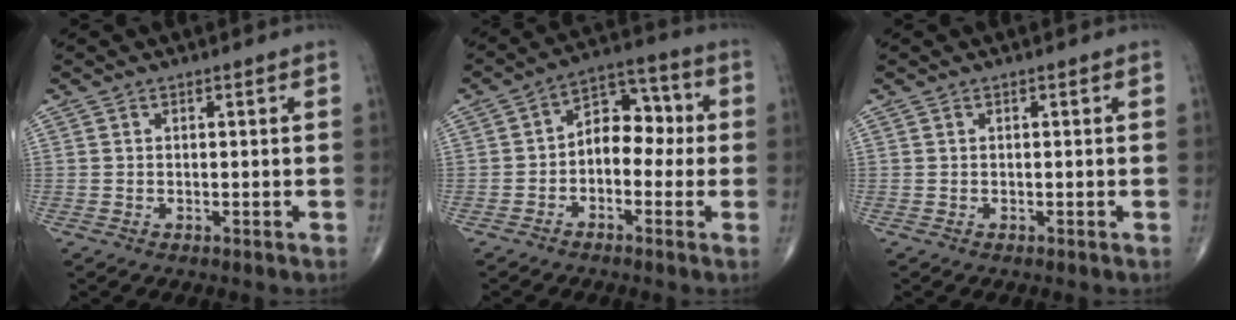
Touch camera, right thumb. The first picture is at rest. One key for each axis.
{"total": 9.2, "fx": -0.7, "fy": 6.2, "fz": 6.8, "tx": -0.061, "ty": 0.041, "tz": -0.027}
{"total": 0.0}